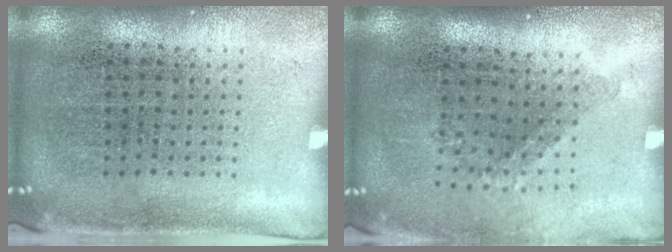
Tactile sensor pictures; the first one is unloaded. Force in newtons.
{"total": 1.3, "press": 0.8, "slide": 0.9}